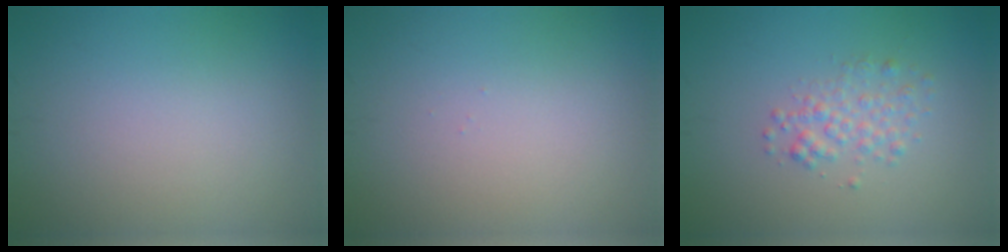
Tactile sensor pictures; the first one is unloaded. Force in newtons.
{"total": 0.0}
{"total": 2.1, "press": 2.1, "slide": 0.1}